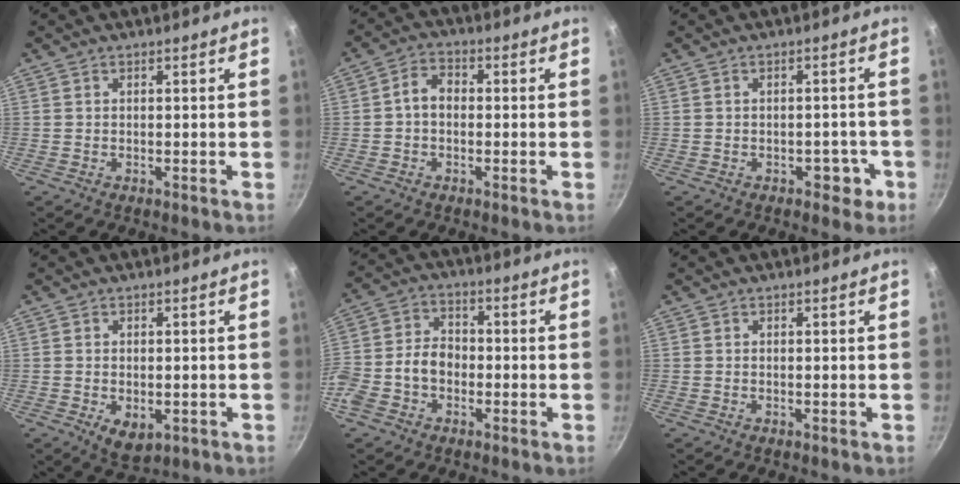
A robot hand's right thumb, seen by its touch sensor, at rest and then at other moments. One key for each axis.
{"total": 4.3, "fx": -0.5, "fy": 3.2, "fz": 2.8, "tx": -0.041, "ty": 0.015, "tz": -0.018}
{"total": 3.7, "fx": -1.7, "fy": 2.5, "fz": 2.2, "tx": -0.004, "ty": 0.021, "tz": -0.011}
{"total": 5.4, "fx": -1.3, "fy": 3.3, "fz": 4.1, "tx": -0.055, "ty": -0.010, "tz": -0.012}
{"total": 9.4, "fx": -2.8, "fy": 7.0, "fz": 5.8, "tx": -0.097, "ty": 0.038, "tz": -0.064}
{"total": 0.0}